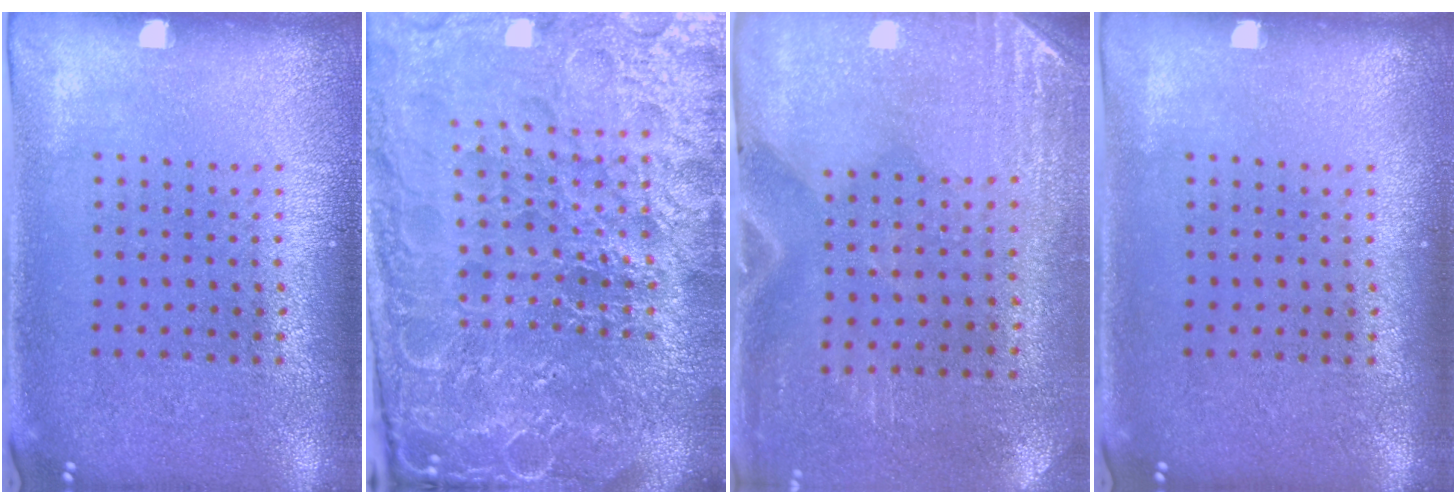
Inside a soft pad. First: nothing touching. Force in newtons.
{"total": 6.5, "press": 5.7, "slide": 3.0}
{"total": 2.9, "press": 2.5, "slide": 1.4}
{"total": 0.0}